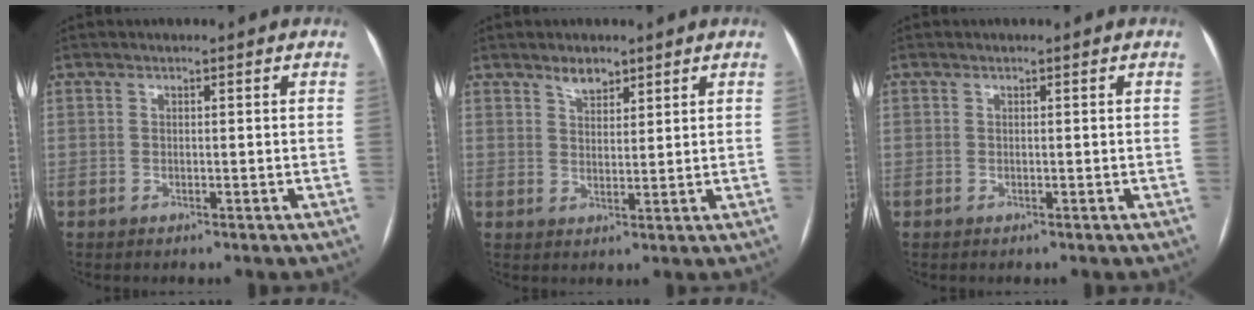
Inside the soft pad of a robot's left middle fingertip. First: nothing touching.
{"total": 2.9, "force": [2.3, 1.3, 1.2], "torque": [-0.024, -0.001, 0.041]}
{"total": 0.0}